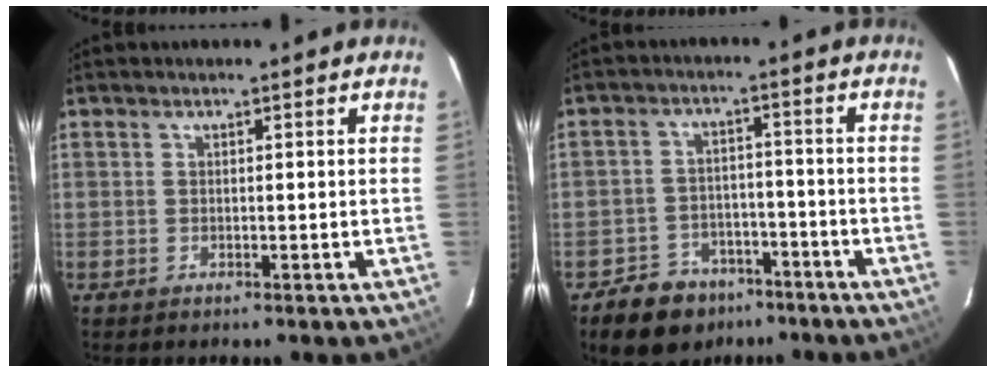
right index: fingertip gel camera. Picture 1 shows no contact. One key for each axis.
{"total": 13.4, "fx": -9.4, "fy": 8.4, "fz": 4.4, "tx": -0.114, "ty": 0.023, "tz": -0.130}